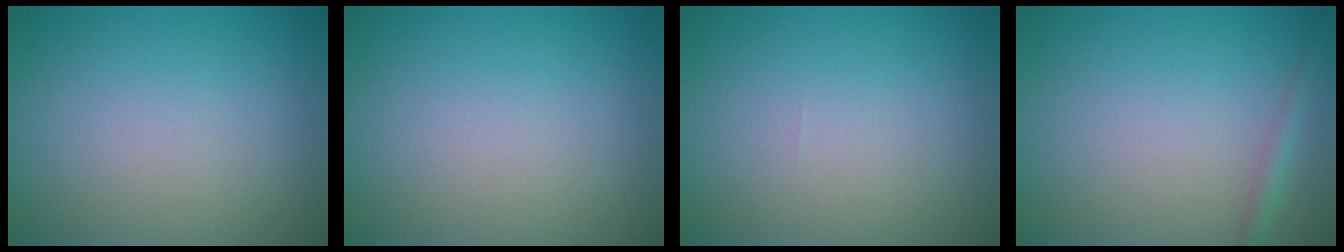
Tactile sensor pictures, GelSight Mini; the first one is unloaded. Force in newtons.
{"total": 0.0}
{"total": 0.0}
{"total": 1.3, "press": 1.3, "slide": 0.1}